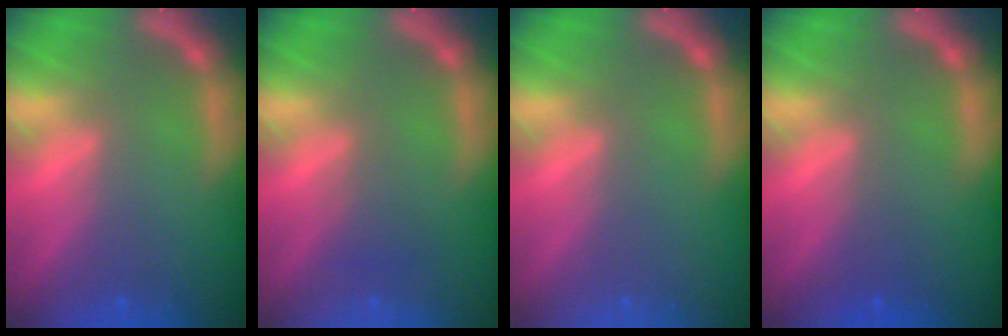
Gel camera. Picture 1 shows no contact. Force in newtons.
{"total": 1.5}
{"total": 0.0}
{"total": 1.0}